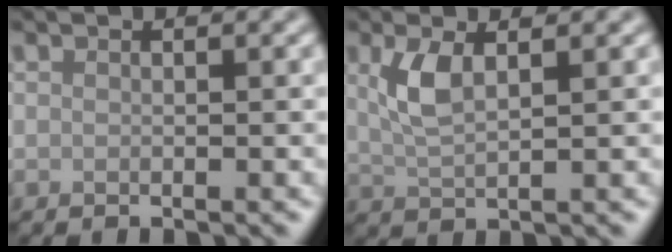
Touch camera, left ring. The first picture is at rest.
{"total": 3.0, "force": [1.1, 1.1, 2.6], "torque": [-0.060, 0.001, 0.026]}